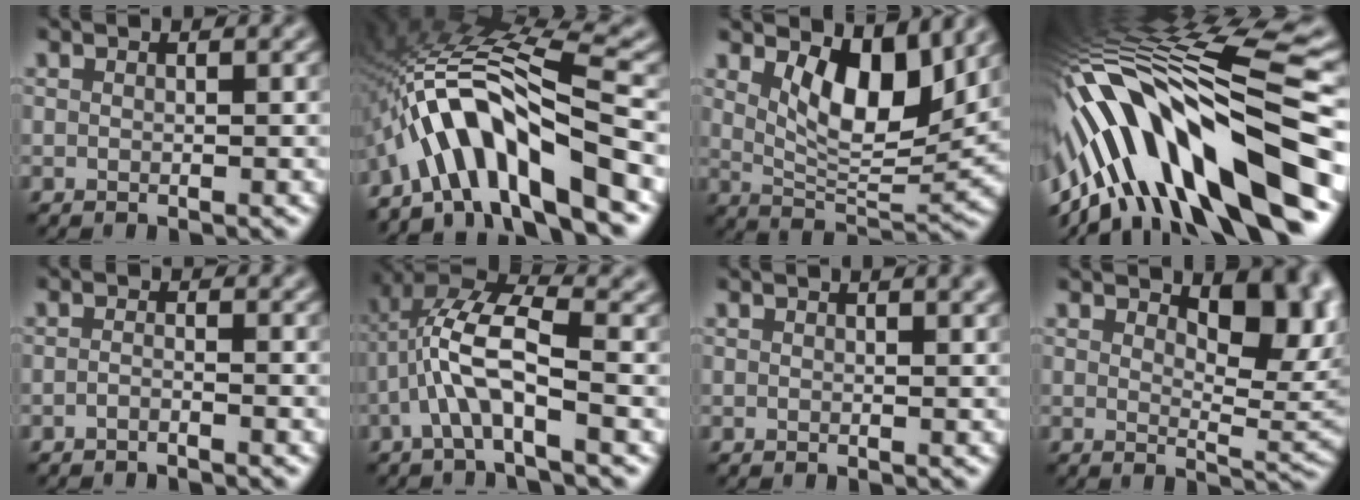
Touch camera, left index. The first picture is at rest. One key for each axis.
{"total": 11.7, "fx": -5.7, "fy": 2.9, "fz": 9.8, "tx": -0.174, "ty": 0.026, "tz": -0.096}
{"total": 7.1, "fx": 2.7, "fy": 3.3, "fz": 5.7, "tx": -0.099, "ty": -0.012, "tz": 0.047}
{"total": 16.4, "fx": -4.6, "fy": 3.9, "fz": 15.2, "tx": -0.273, "ty": 0.048, "tz": -0.072}
{"total": 1.1, "fx": -1.0, "fy": 0.0, "fz": 0.3, "tx": -0.011, "ty": -0.003, "tz": -0.018}
{"total": 6.6, "fx": -1.6, "fy": 2.2, "fz": 6.0, "tx": -0.139, "ty": 0.024, "tz": -0.033}
{"total": 2.0, "fx": 1.3, "fy": 0.6, "fz": 1.4, "tx": -0.005, "ty": 0.005, "tz": 0.013}
{"total": 6.9, "fx": 2.8, "fy": 3.1, "fz": 5.5, "tx": -0.075, "ty": -0.010, "tz": 0.045}